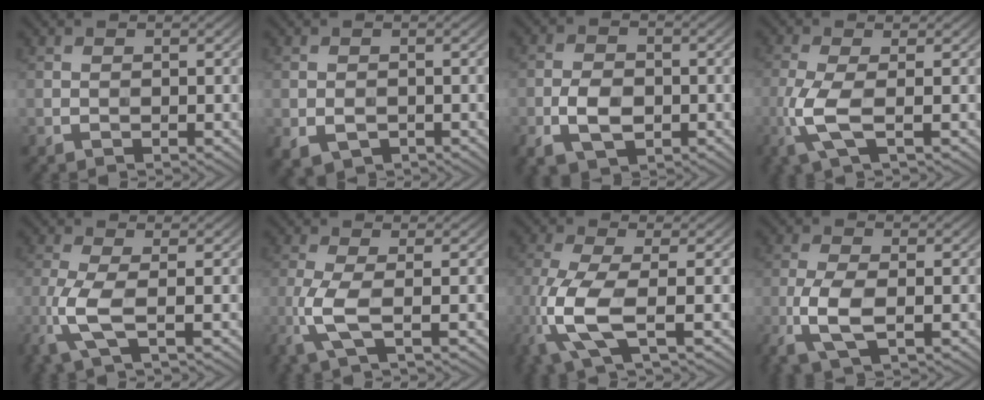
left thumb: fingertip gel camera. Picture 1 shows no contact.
{"total": 2.7, "force": [-1.0, 1.9, 1.7], "torque": [-0.038, -0.014, -0.016]}
{"total": 5.3, "force": [-1.9, 3.3, 3.7], "torque": [-0.077, -0.007, -0.039]}
{"total": 5.0, "force": [-1.3, 1.3, 4.7], "torque": [-0.115, -0.001, -0.034]}
{"total": 5.1, "force": [-1.6, 1.2, 4.7], "torque": [-0.115, -0.002, -0.043]}
{"total": 4.6, "force": [-1.3, 1.0, 4.3], "torque": [-0.103, 0.000, -0.036]}
{"total": 8.4, "force": [-2.6, 2.5, 7.6], "torque": [-0.184, -0.003, -0.065]}
{"total": 6.3, "force": [-2.1, 2.5, 5.3], "torque": [-0.129, -0.003, -0.048]}